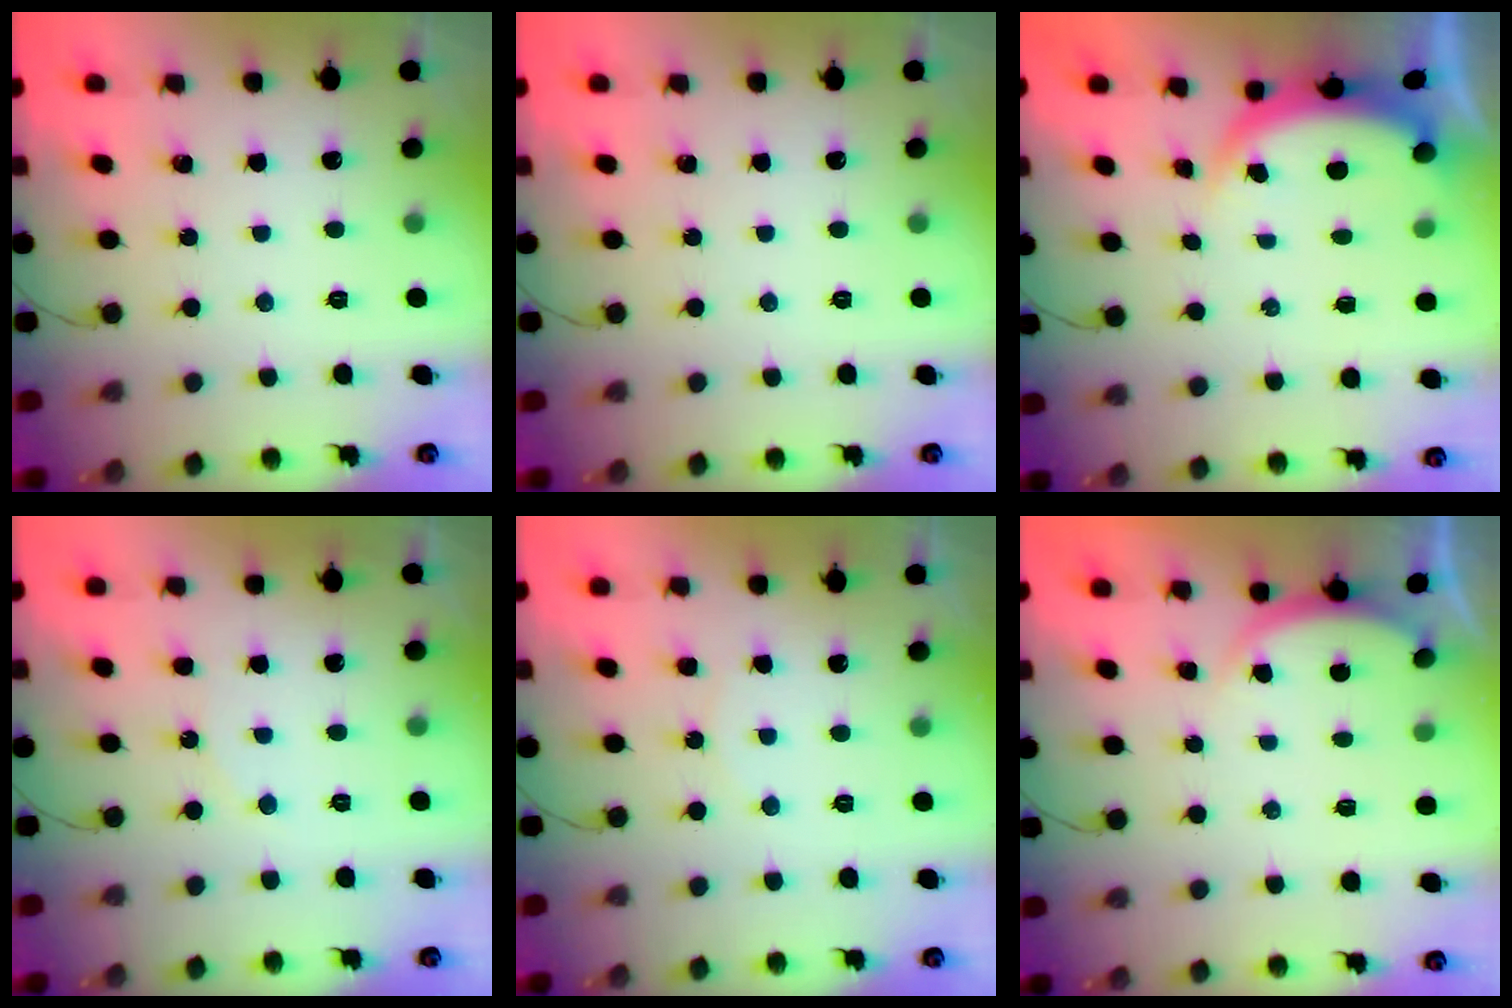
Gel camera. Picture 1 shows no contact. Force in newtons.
{"total": 0.0}
{"total": 4.4, "press": 4.3, "slide": 0.2}
{"total": 5.2, "press": 4.9, "slide": 1.7}
{"total": 2.8, "press": 2.8, "slide": 0.6}
{"total": 3.0, "press": 2.9, "slide": 0.5}